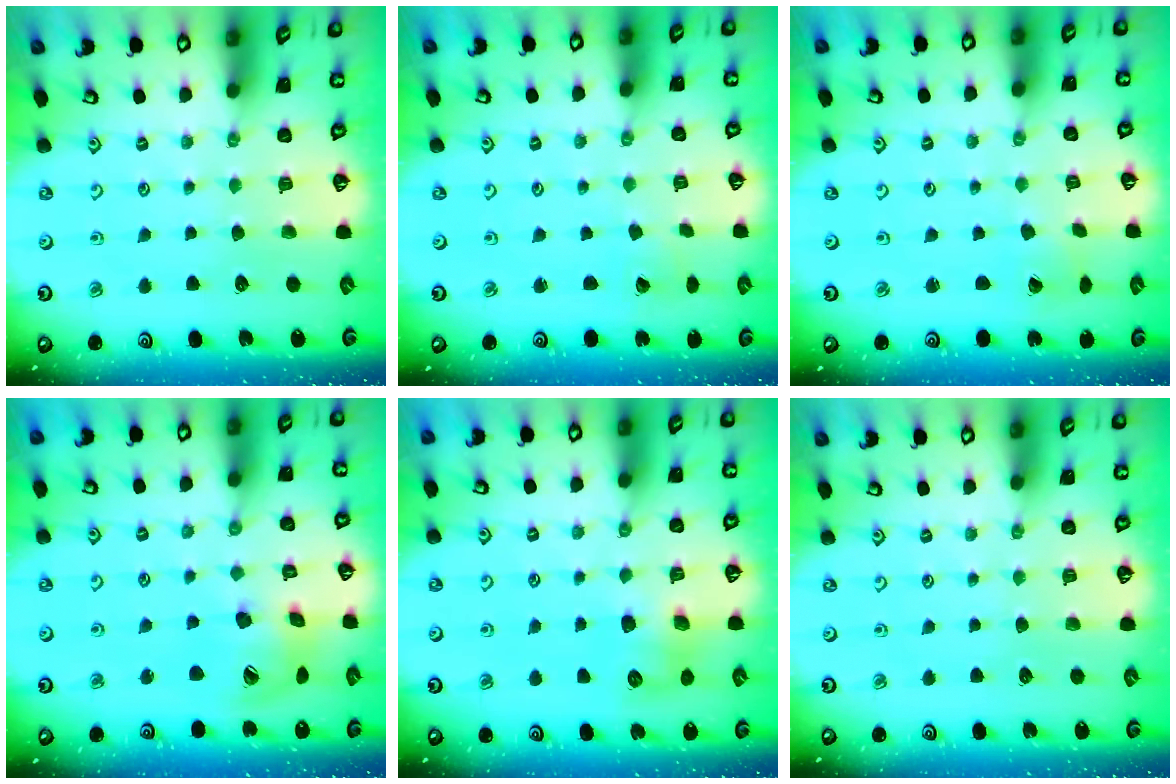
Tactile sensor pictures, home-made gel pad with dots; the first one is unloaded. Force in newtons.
{"total": 1.6, "press": 1.6, "slide": 0.1}
{"total": 0.8, "press": 0.8, "slide": 0.1}
{"total": 14.7, "press": 14.5, "slide": 2.3}
{"total": 7.8, "press": 7.7, "slide": 0.5}
{"total": 0.0}